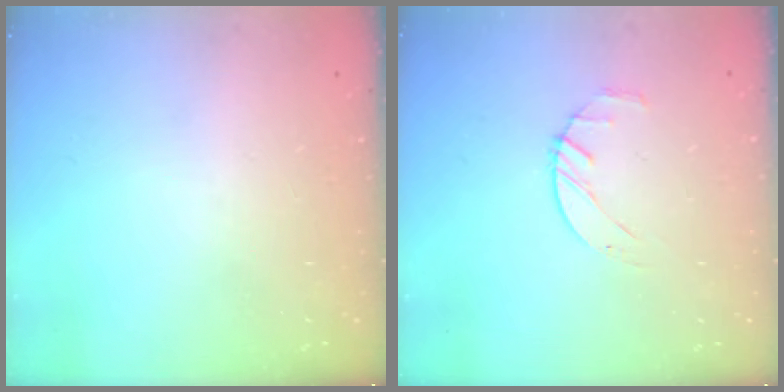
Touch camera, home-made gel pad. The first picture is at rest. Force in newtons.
{"total": 2.5, "press": 2.5, "slide": 0.4}